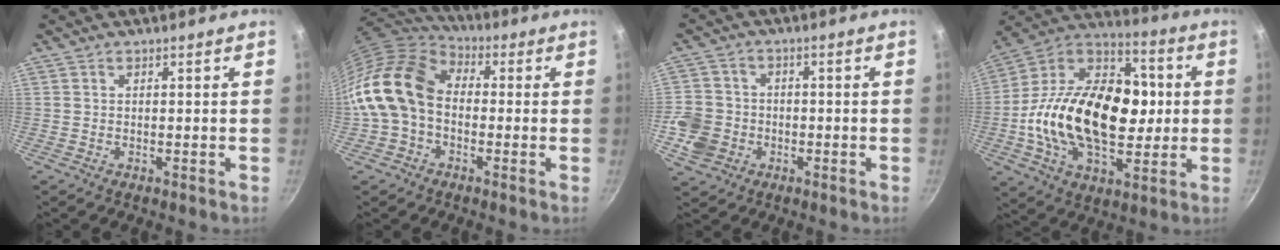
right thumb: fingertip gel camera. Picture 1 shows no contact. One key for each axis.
{"total": 16.4, "fx": -1.2, "fy": 12.1, "fz": 11.1, "tx": -0.201, "ty": 0.041, "tz": -0.040}
{"total": 8.3, "fx": -2.7, "fy": 7.3, "fz": 2.9, "tx": -0.039, "ty": 0.023, "tz": -0.057}
{"total": 29.0, "fx": -0.9, "fy": 18.4, "fz": 22.4, "tx": -0.360, "ty": 0.036, "tz": -0.027}